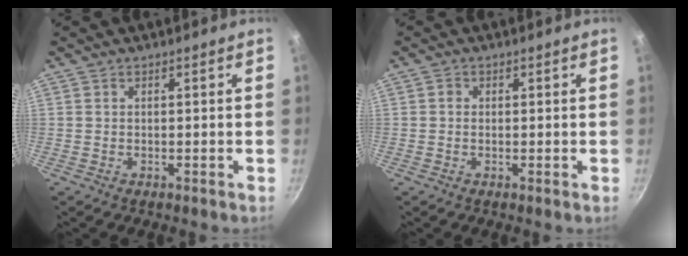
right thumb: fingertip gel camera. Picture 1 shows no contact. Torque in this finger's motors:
{"motor_torque": [2.59, 2.42, 0.01, 0.30, -0.04]}